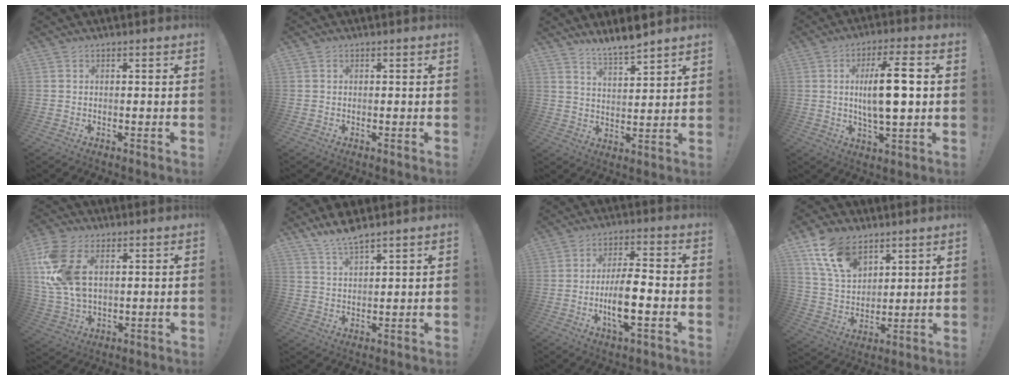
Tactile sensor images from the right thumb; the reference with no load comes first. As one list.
[{"total": 0.0}, {"total": 7.2, "force": [6.7, 0.5, 2.7], "torque": [-0.049, -0.049, 0.120]}, {"total": 13.4, "force": [1.3, 3.6, 12.9], "torque": [-0.224, -0.004, 0.011]}, {"total": 15.4, "force": [4.8, 9.6, 11.1], "torque": [-0.221, -0.016, 0.089]}, {"total": 5.9, "force": [5.3, 0.8, 2.5], "torque": [-0.054, -0.032, 0.097]}, {"total": 10.6, "force": [-2.7, 3.1, 9.8], "torque": [-0.195, 0.002, -0.054]}, {"total": 14.2, "force": [8.8, 8.7, 6.9], "torque": [-0.125, -0.040, 0.169]}]